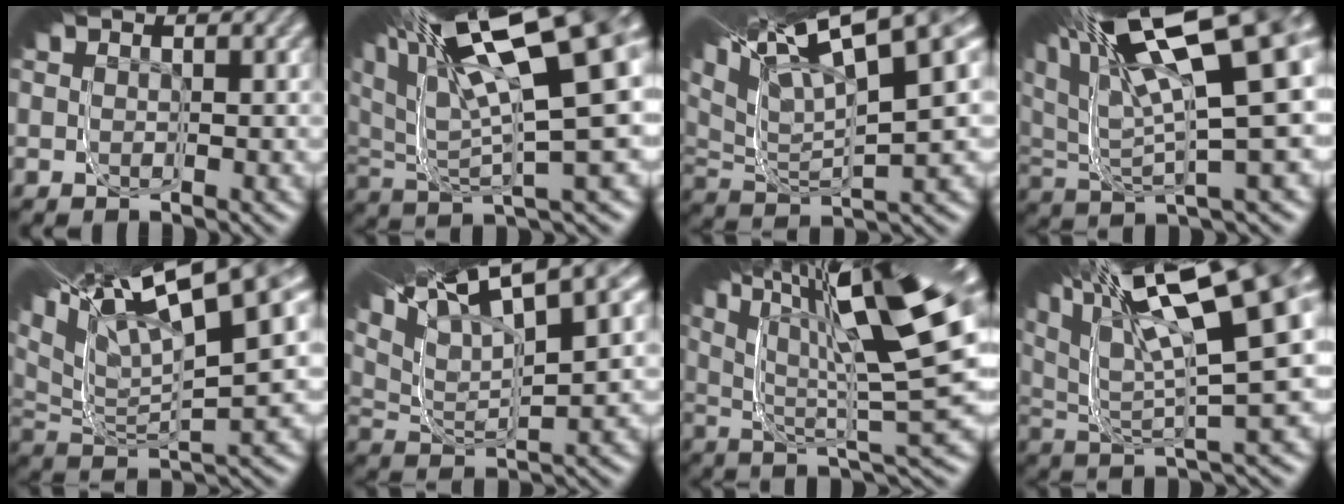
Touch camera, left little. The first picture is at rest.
{"total": 14.8, "force": [3.1, 6.1, 13.1], "torque": [-0.190, 0.052, 0.031]}
{"total": 11.6, "force": [4.4, 4.0, 10.0], "torque": [-0.143, 0.070, 0.041]}
{"total": 13.3, "force": [2.7, 5.2, 11.9], "torque": [-0.173, 0.051, 0.029]}
{"total": 12.8, "force": [4.0, 4.6, 11.2], "torque": [-0.158, 0.073, 0.032]}
{"total": 10.6, "force": [4.7, 4.1, 8.6], "torque": [-0.138, 0.072, 0.044]}
{"total": 14.5, "force": [6.1, 2.0, 13.0], "torque": [-0.169, 0.082, 0.069]}
{"total": 13.0, "force": [4.2, 4.0, 11.6], "torque": [-0.159, 0.064, 0.045]}